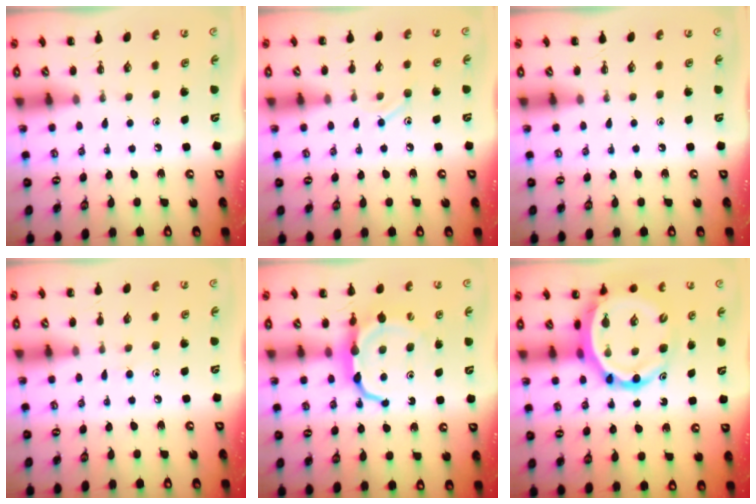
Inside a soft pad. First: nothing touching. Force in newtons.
{"total": 8.3, "press": 7.9, "slide": 2.3}
{"total": 0.0}
{"total": 4.0, "press": 3.7, "slide": 1.6}
{"total": 8.8, "press": 8.7, "slide": 1.3}
{"total": 14.2, "press": 13.6, "slide": 4.2}